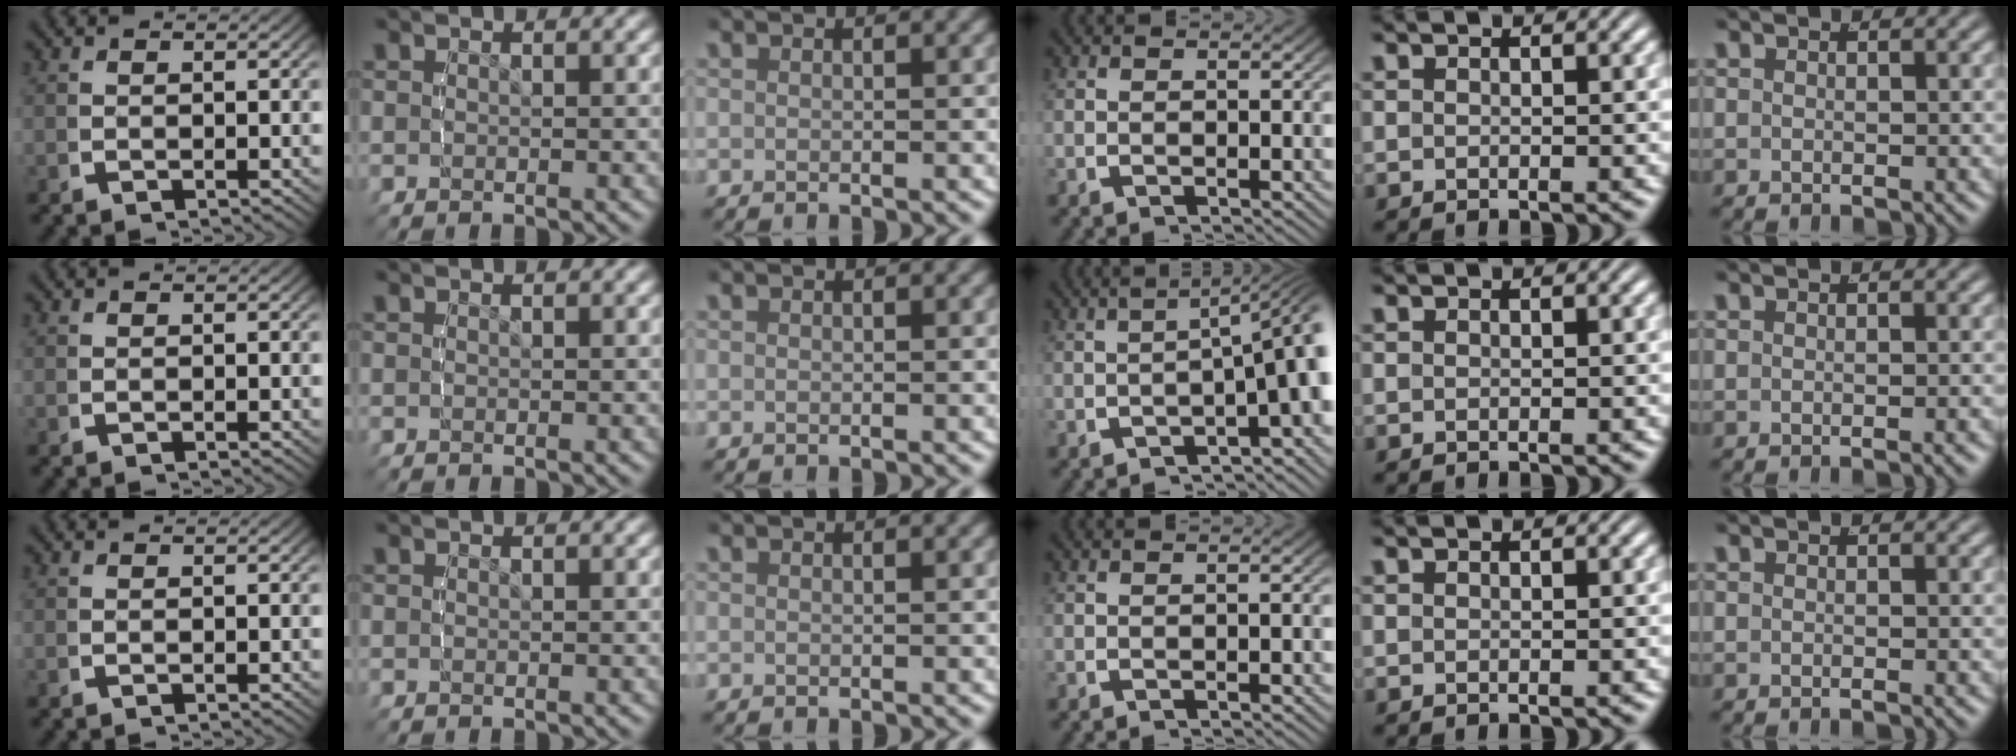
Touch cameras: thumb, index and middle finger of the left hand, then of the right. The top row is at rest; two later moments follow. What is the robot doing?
{"motion": "lift_and_place", "object": "bottle"}